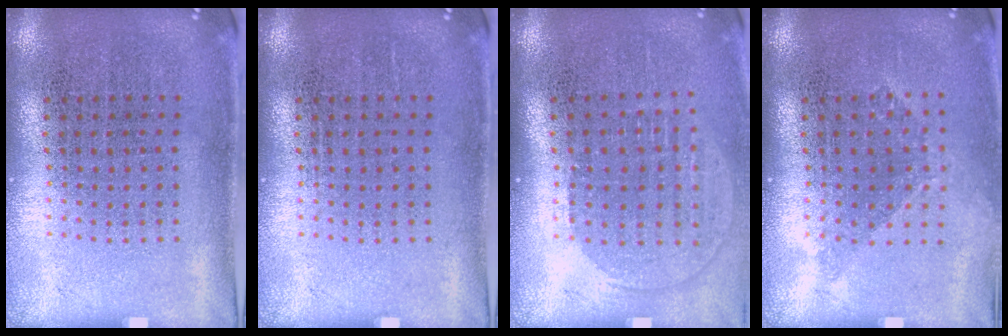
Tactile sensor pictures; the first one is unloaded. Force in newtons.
{"total": 0.0}
{"total": 1.4, "press": 1.1, "slide": 0.7}
{"total": 1.1, "press": 0.8, "slide": 0.7}